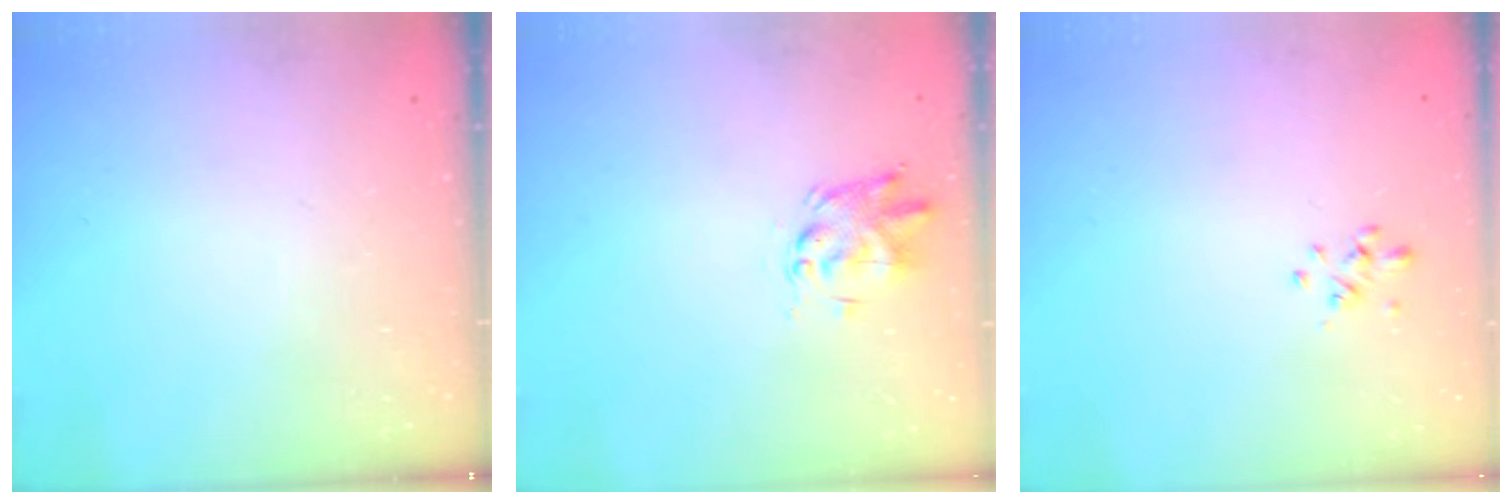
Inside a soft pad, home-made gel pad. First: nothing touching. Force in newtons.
{"total": 2.4, "press": 2.4, "slide": 0.1}
{"total": 0.8, "press": 0.7, "slide": 0.5}